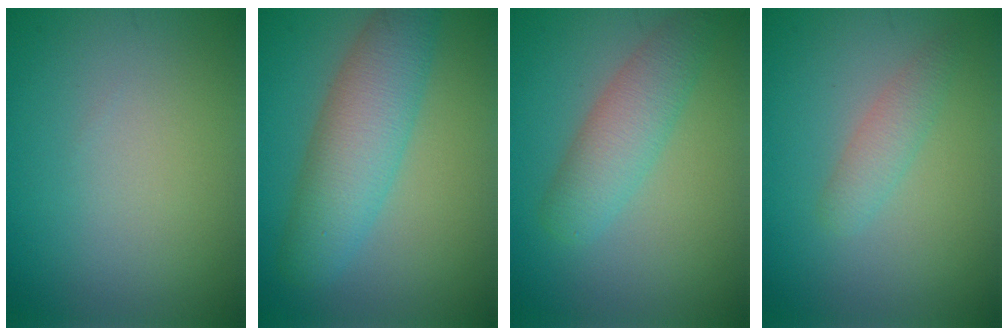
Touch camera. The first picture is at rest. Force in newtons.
{"total": 6.2, "press": 6.2, "slide": 0.2}
{"total": 3.8, "press": 3.8, "slide": 0.3}
{"total": 1.9, "press": 1.9, "slide": 0.0}